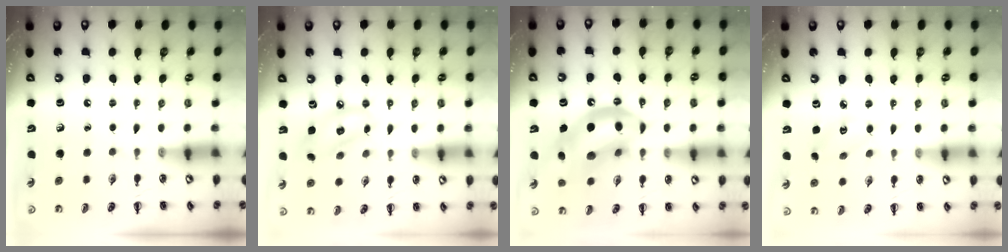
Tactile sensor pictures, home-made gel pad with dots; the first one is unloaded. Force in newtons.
{"total": 8.5, "press": 8.3, "slide": 1.8}
{"total": 16.1, "press": 15.5, "slide": 4.2}
{"total": 3.4, "press": 3.3, "slide": 0.9}